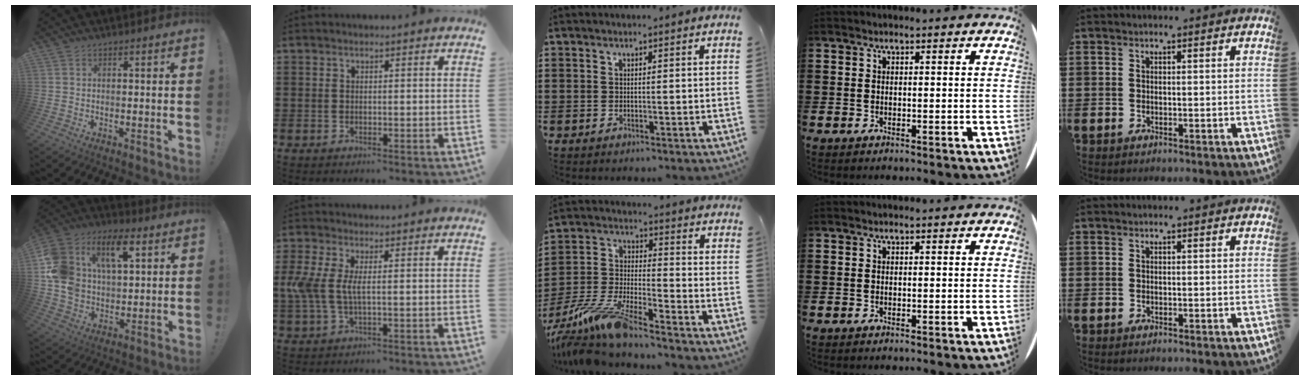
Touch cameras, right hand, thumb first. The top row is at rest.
{"thumb": {"total": 18.0, "force": [6.8, 12.4, 11.0], "torque": [-0.203, -0.019, 0.124]}, "index": {"total": 4.8, "force": [0.1, 1.9, 4.4], "torque": [-0.122, -0.009, -0.009]}, "middle": {"total": 9.8, "force": [-8.7, 0.4, 4.5], "torque": [-0.100, 0.000, -0.176]}}